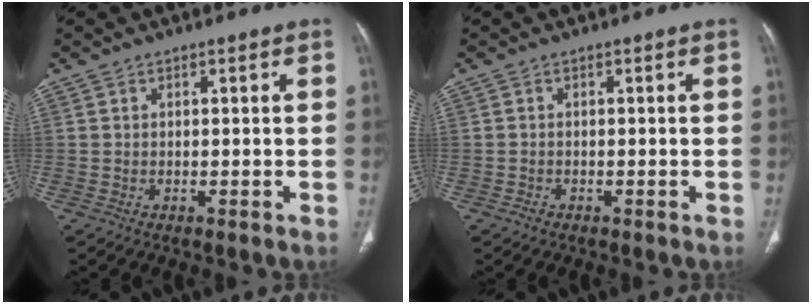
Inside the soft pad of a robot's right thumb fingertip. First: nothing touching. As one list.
[{"total": 0.8, "force": [-0.5, 0.5, 0.2], "torque": [-0.007, 0.001, -0.013]}]